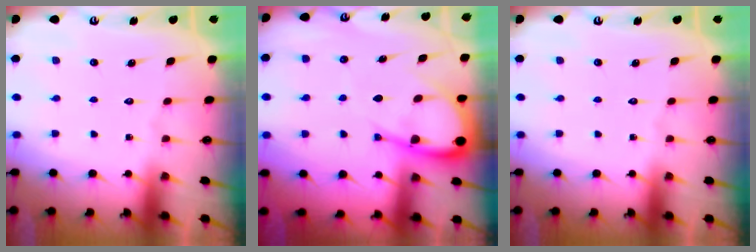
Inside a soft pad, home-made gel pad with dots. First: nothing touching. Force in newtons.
{"total": 9.8, "press": 9.7, "slide": 1.1}
{"total": 0.0}